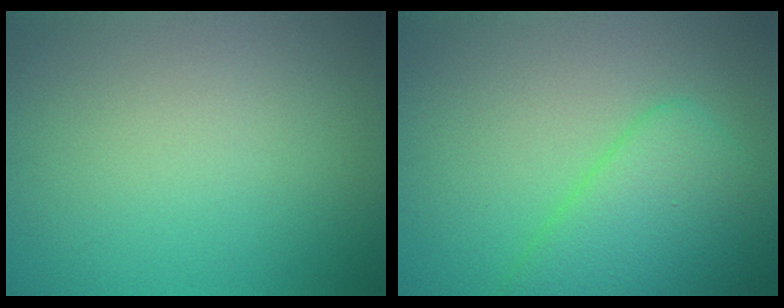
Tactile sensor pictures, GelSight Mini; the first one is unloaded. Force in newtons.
{"total": 5.5, "press": 5.5, "slide": 0.3}